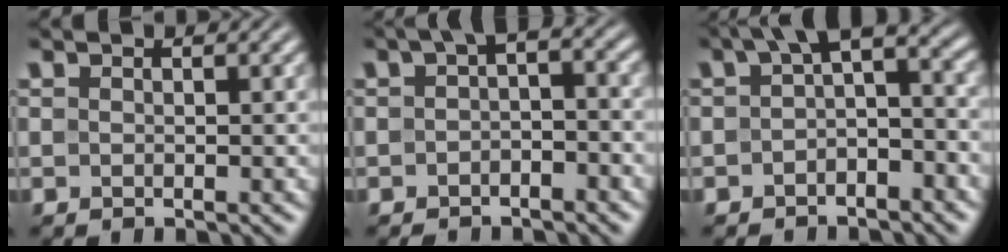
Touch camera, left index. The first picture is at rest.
{"total": 3.3, "force": [-1.0, 1.7, 2.7], "torque": [-0.030, 0.010, -0.026]}
{"total": 4.7, "force": [-0.3, 2.4, 4.1], "torque": [-0.047, 0.015, -0.019]}